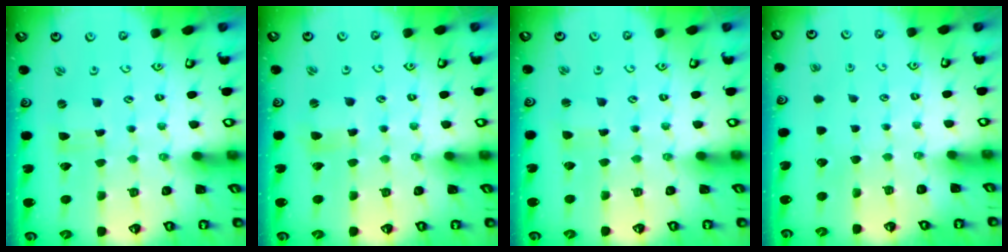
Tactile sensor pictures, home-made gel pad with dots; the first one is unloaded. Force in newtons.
{"total": 2.0, "press": 2.0, "slide": 0.4}
{"total": 1.7, "press": 1.7, "slide": 0.2}
{"total": 0.0}